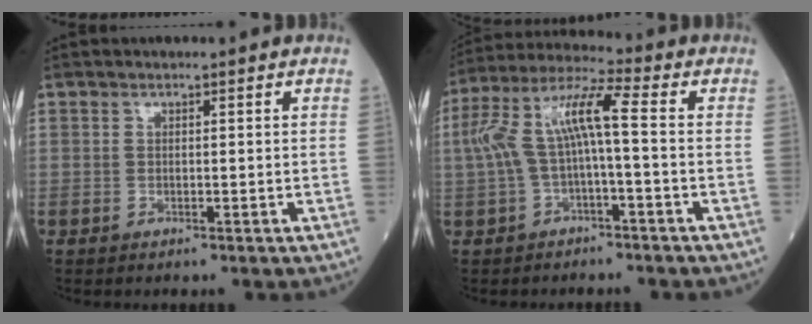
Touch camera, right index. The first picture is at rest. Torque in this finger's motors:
{"motor_torque": [0.30, -0.07, 0.29, 0.21]}